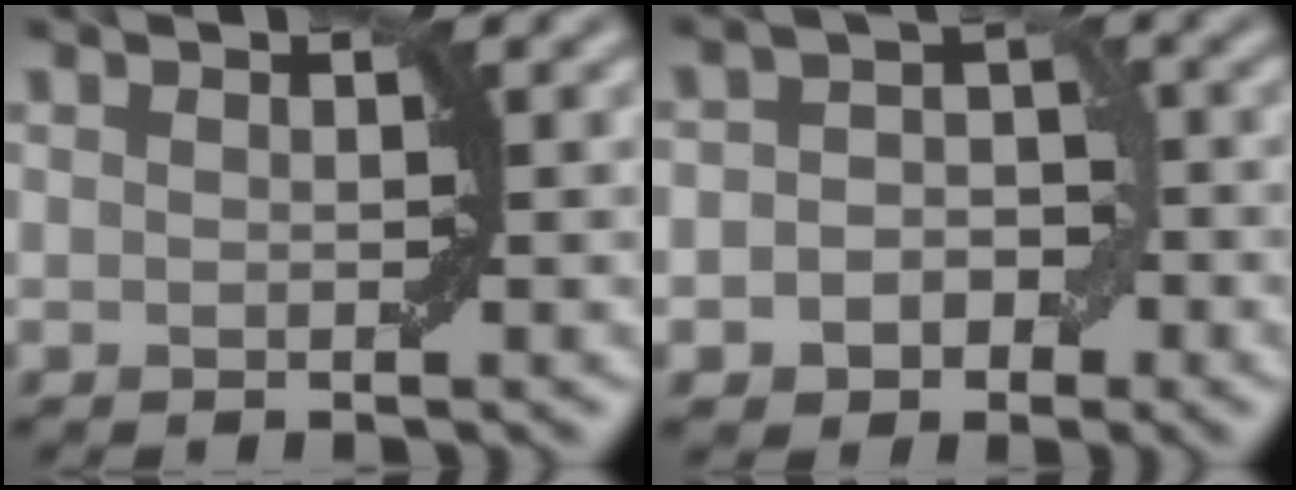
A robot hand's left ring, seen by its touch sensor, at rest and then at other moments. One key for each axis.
{"total": 3.9, "fx": -1.4, "fy": 3.1, "fz": 1.9, "tx": 0.001, "ty": 0.002, "tz": -0.033}